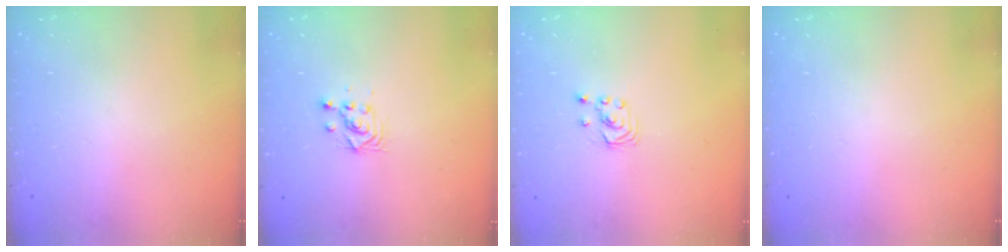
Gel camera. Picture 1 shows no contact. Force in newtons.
{"total": 3.0, "press": 3.0, "slide": 0.1}
{"total": 1.9, "press": 1.9, "slide": 0.2}
{"total": 0.0}